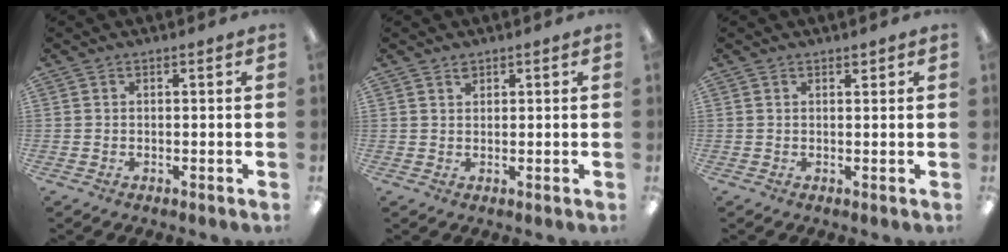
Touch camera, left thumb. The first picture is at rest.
{"total": 1.4, "force": [1.2, 0.6, 0.3], "torque": [0.001, -0.005, 0.022]}
{"total": 1.1, "force": [0.9, 0.5, 0.3], "torque": [0.003, -0.003, 0.016]}